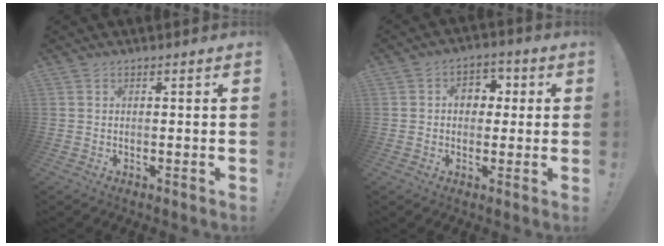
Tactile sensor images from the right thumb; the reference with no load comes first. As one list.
[{"total": 6.7, "force": [0.8, 5.3, 3.9], "torque": [-0.048, 0.006, 0.014]}]